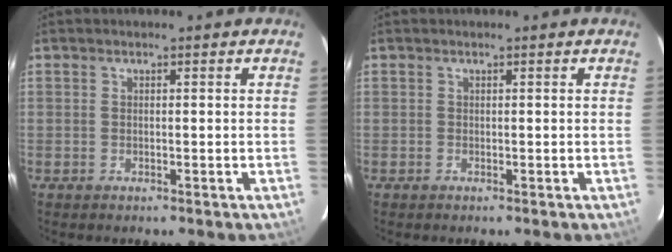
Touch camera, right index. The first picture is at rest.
{"total": 0.0}